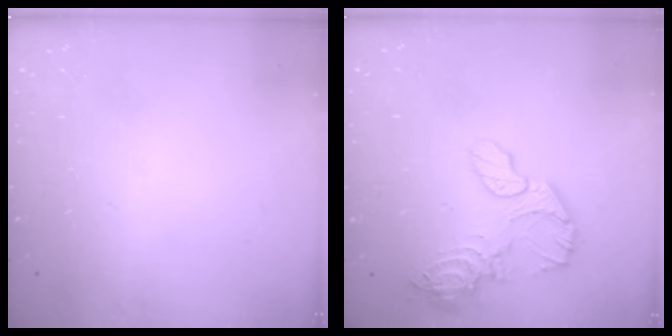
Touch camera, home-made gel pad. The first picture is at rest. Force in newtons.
{"total": 14.0, "press": 13.9, "slide": 1.3}